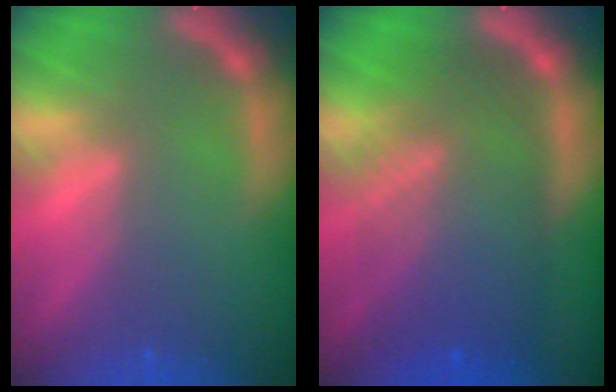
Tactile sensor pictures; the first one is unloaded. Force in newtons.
{"total": 10.0}